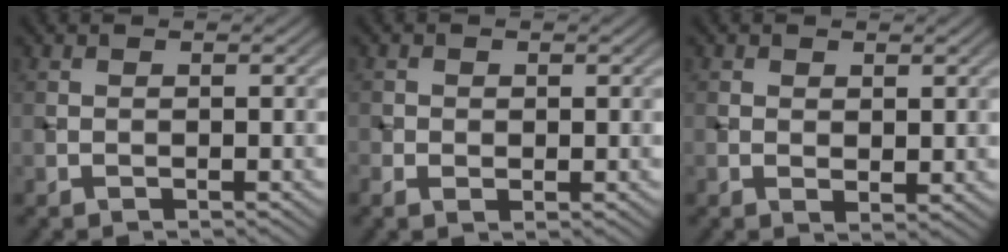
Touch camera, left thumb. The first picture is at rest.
{"total": 1.6, "force": [-0.1, 1.2, 1.0], "torque": [-0.019, -0.003, -0.004]}
{"total": 1.5, "force": [0.7, 0.9, 1.0], "torque": [-0.017, -0.005, 0.015]}